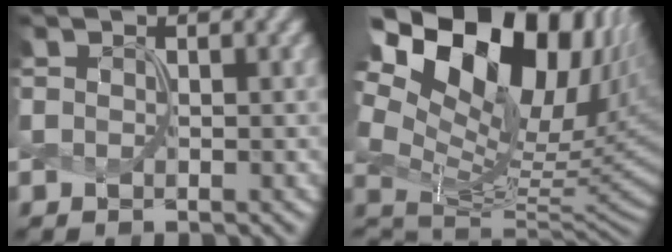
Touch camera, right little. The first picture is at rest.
{"total": 19.0, "force": [6.8, 12.9, 12.1], "torque": [-0.217, 0.041, 0.125]}